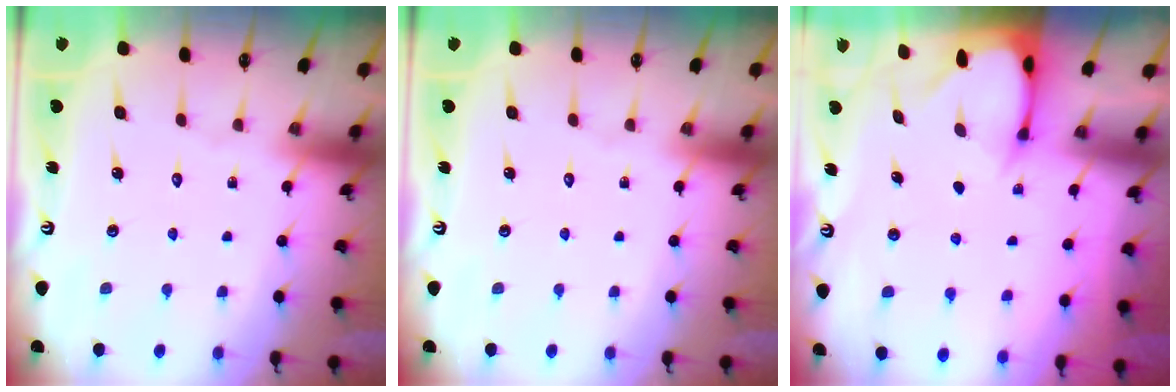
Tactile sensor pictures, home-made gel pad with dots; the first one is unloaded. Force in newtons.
{"total": 0.0}
{"total": 2.5, "press": 2.5, "slide": 0.5}